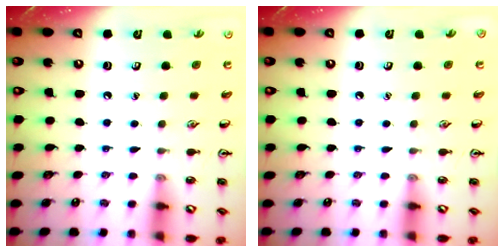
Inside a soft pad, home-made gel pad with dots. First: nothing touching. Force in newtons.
{"total": 0.0}